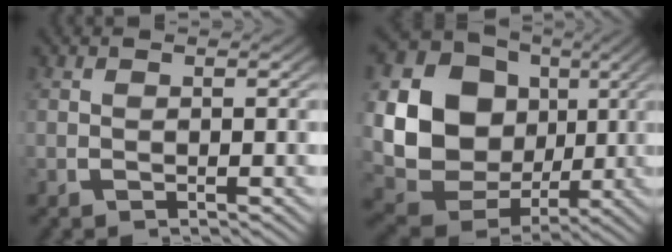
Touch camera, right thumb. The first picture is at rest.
{"total": 17.2, "force": [0.5, 14.1, 9.8], "torque": [-0.228, -0.035, 0.010]}